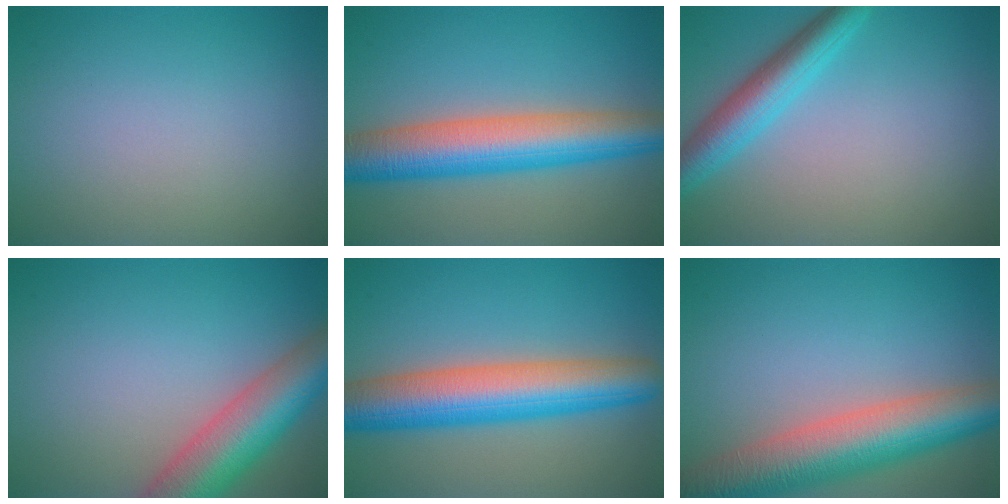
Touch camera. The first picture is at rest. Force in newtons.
{"total": 8.8, "press": 8.8, "slide": 0.5}
{"total": 4.5, "press": 4.5, "slide": 0.1}
{"total": 8.2, "press": 8.2, "slide": 0.3}
{"total": 9.2, "press": 9.2, "slide": 0.3}
{"total": 9.3, "press": 9.3, "slide": 0.6}